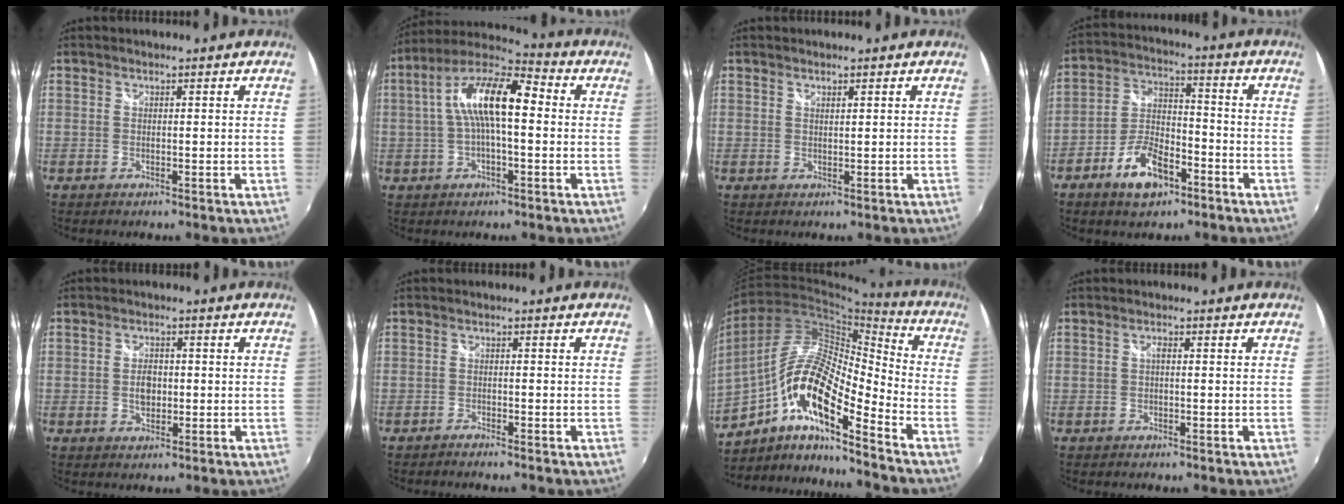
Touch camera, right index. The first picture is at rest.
{"total": 13.5, "force": [0.9, 4.6, 12.6], "torque": [-0.237, 0.026, 0.007]}
{"total": 0.7, "force": [0.5, 0.1, 0.4], "torque": [-0.006, 0.001, 0.009]}
{"total": 10.2, "force": [-6.0, 5.0, 6.6], "torque": [-0.131, 0.017, -0.103]}
{"total": 3.4, "force": [-0.3, 2.4, 2.4], "torque": [-0.040, 0.002, -0.005]}
{"total": 1.5, "force": [-1.4, 0.1, 0.5], "torque": [-0.021, -0.006, -0.028]}
{"total": 17.3, "force": [-8.3, 4.5, 14.4], "torque": [-0.256, -0.004, -0.168]}
{"total": 0.8, "force": [-0.1, 0.3, 0.8], "torque": [-0.014, 0.004, -0.004]}